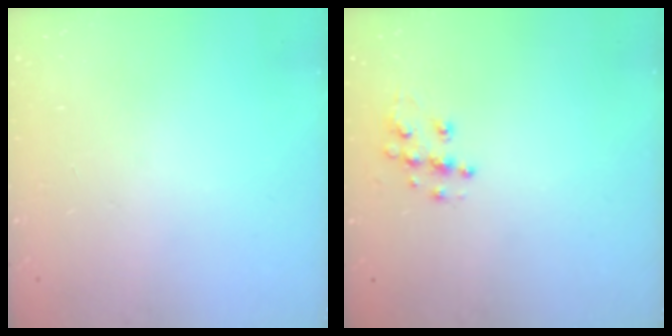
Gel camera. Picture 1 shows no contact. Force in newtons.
{"total": 8.9, "press": 8.9, "slide": 0.5}